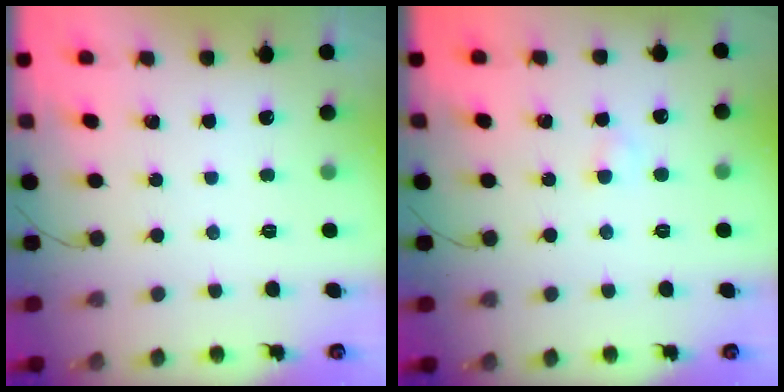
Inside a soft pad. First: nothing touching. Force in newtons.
{"total": 2.3, "press": 2.1, "slide": 0.8}